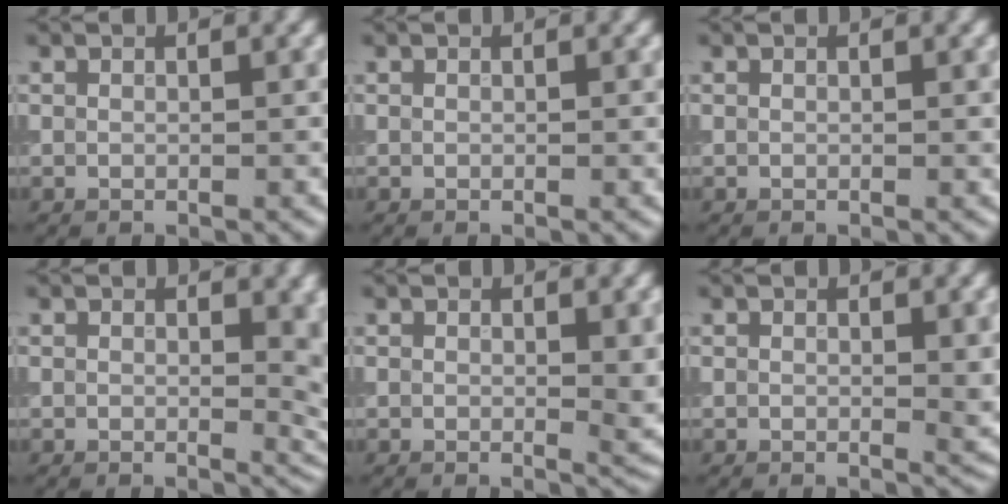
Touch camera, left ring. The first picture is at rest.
{"total": 0.0}
{"total": 0.0}
{"total": 3.4, "force": [0.3, 1.6, 3.0], "torque": [-0.020, -0.005, 0.002]}
{"total": 1.8, "force": [0.3, 0.6, 1.7], "torque": [-0.016, -0.006, 0.003]}
{"total": 1.3, "force": [0.2, 0.4, 1.2], "torque": [-0.011, -0.005, 0.003]}